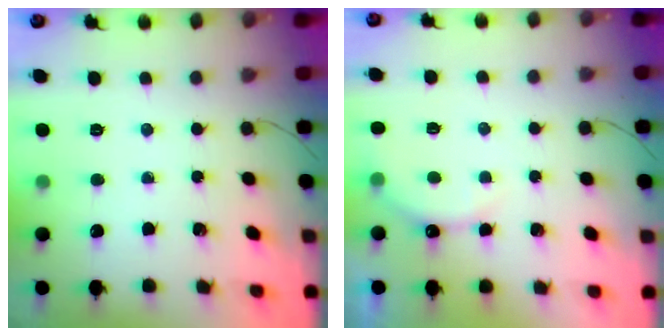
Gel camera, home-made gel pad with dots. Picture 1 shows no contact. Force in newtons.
{"total": 5.3, "press": 5.2, "slide": 0.6}